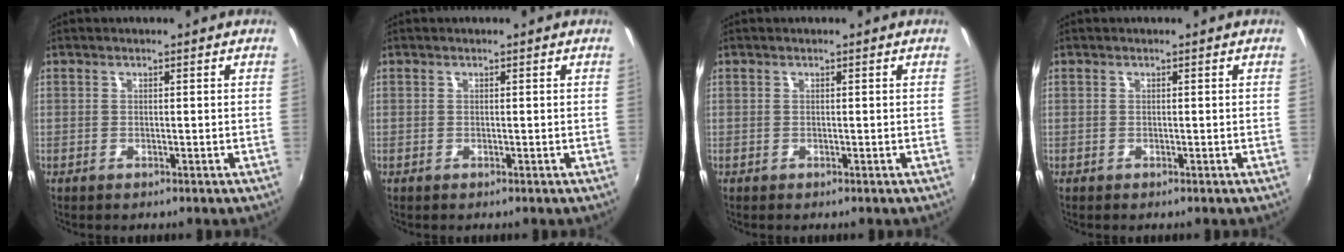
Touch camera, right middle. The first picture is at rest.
{"total": 0.0}
{"total": 0.0}
{"total": 0.0}